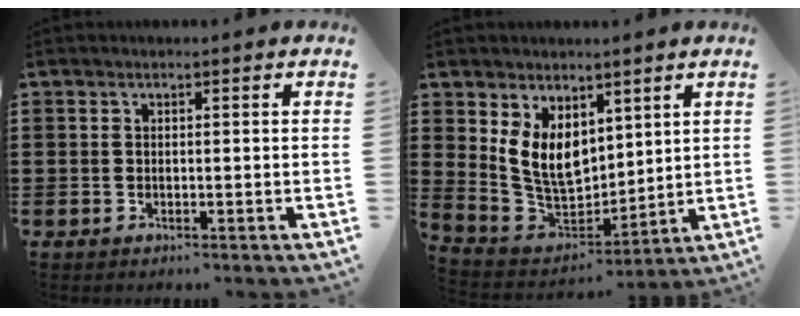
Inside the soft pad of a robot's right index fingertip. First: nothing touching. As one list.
[{"total": 8.5, "force": [3.2, 6.1, 4.9], "torque": [-0.126, -0.011, 0.060]}]